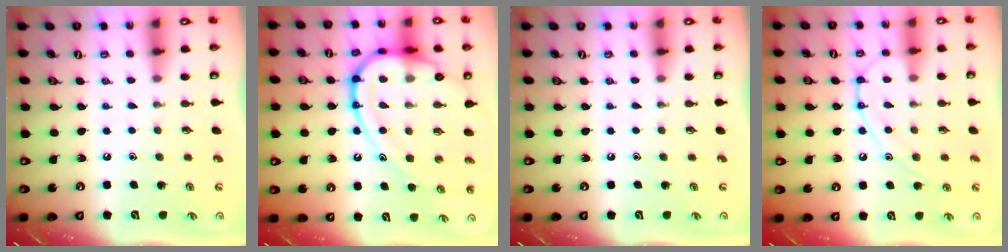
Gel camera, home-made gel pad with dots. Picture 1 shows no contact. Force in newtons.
{"total": 20.4, "press": 20.3, "slide": 2.2}
{"total": 0.0}
{"total": 11.1, "press": 11.0, "slide": 1.1}